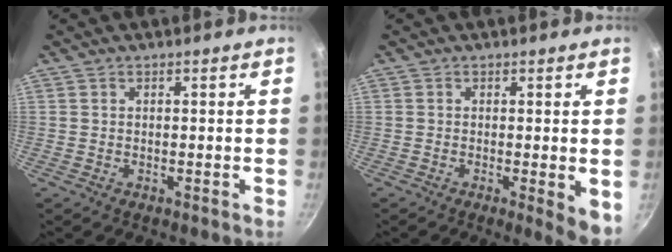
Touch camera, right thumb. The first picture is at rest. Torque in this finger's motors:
{"motor_torque": [-0.41, 0.71, -0.11, -0.32, -0.02]}